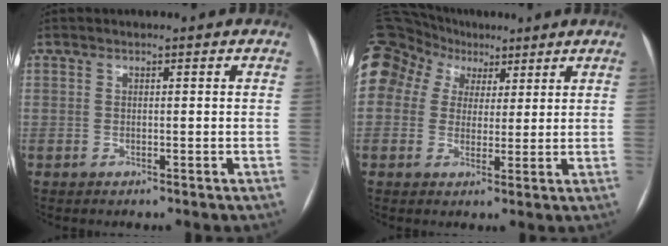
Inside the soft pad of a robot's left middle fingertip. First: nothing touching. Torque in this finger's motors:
{"motor_torque": [1.94, -0.20, 1.05, 0.21]}